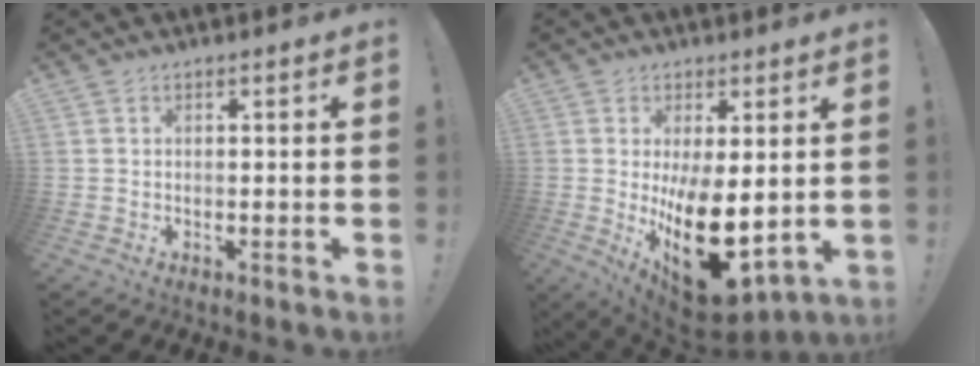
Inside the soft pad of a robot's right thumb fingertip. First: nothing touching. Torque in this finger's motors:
{"motor_torque": [1.55, 3.29, 2.77, 0.00, 0.92]}